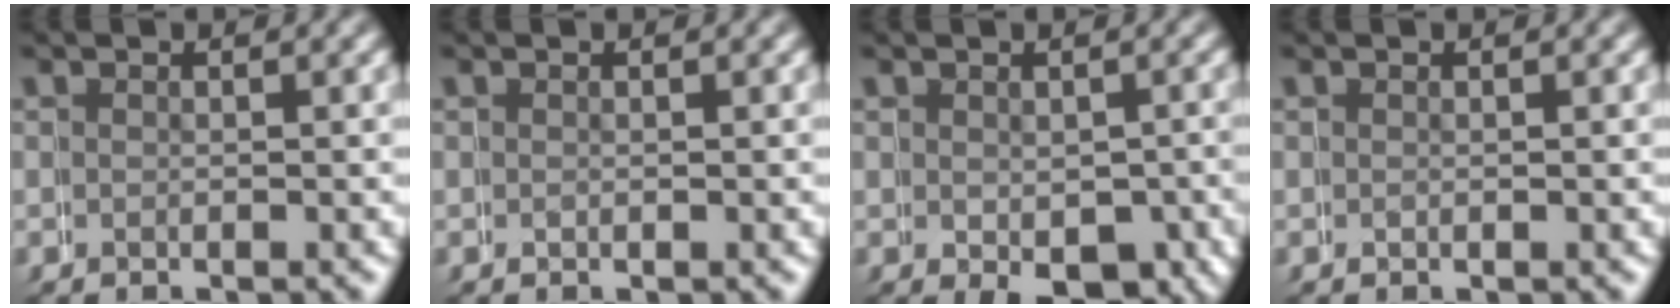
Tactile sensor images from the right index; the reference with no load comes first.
{"total": 1.4, "force": [0.1, 0.8, 1.2], "torque": [-0.020, -0.006, 0.005]}
{"total": 4.5, "force": [-1.9, 2.3, 3.4], "torque": [-0.033, -0.012, -0.021]}
{"total": 1.7, "force": [0.0, 0.9, 1.5], "torque": [-0.024, -0.007, 0.003]}